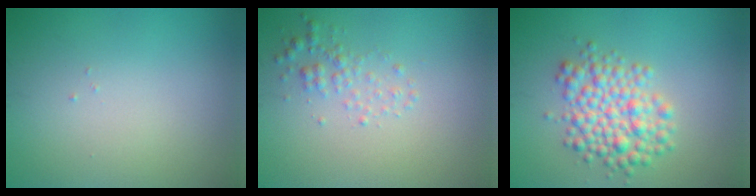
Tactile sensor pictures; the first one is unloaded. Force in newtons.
{"total": 1.7, "press": 1.7, "slide": 0.0}
{"total": 5.0, "press": 4.9, "slide": 0.2}